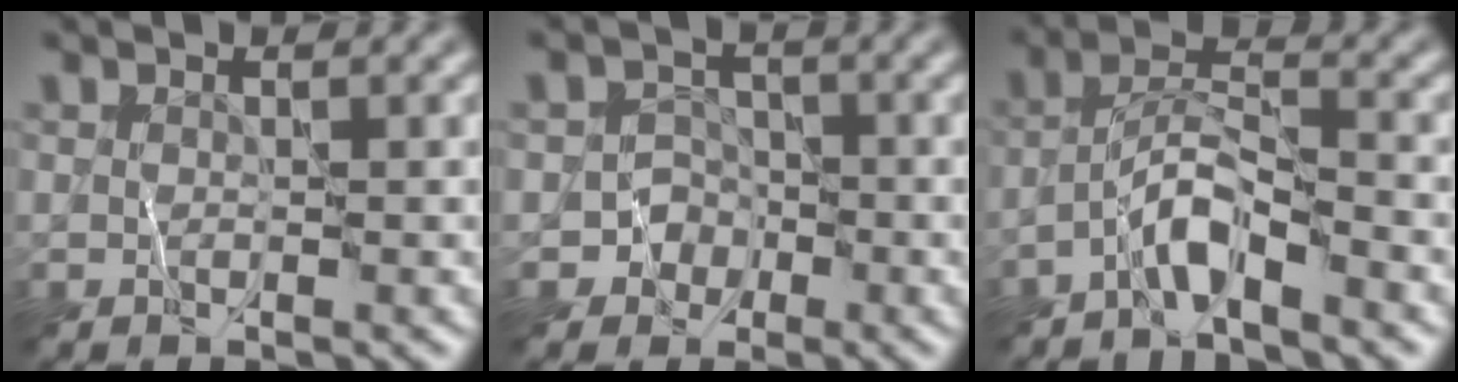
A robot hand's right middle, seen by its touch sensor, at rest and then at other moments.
{"total": 3.3, "force": [-1.7, 2.8, -0.1], "torque": [0.039, 0.008, -0.039]}
{"total": 3.6, "force": [-2.6, 0.5, 2.3], "torque": [-0.044, 0.013, -0.061]}